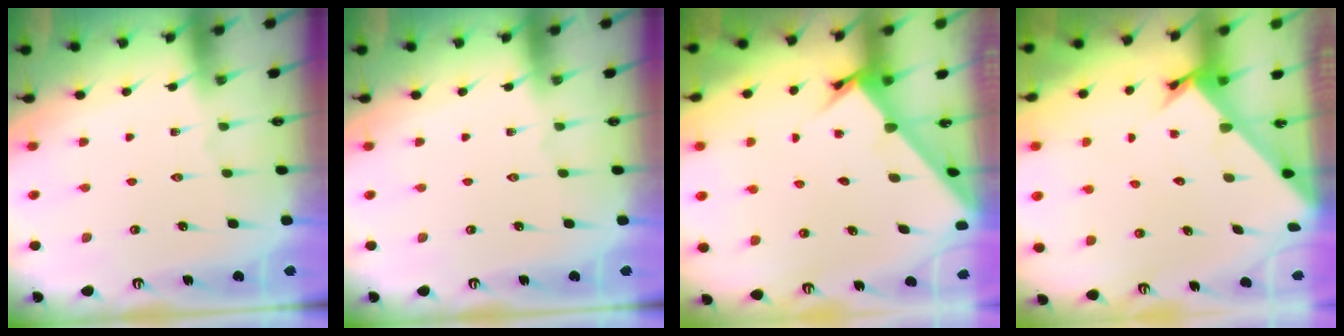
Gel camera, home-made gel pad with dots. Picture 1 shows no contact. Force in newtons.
{"total": 0.0}
{"total": 2.5, "press": 2.5, "slide": 0.3}
{"total": 2.6, "press": 2.6, "slide": 0.2}